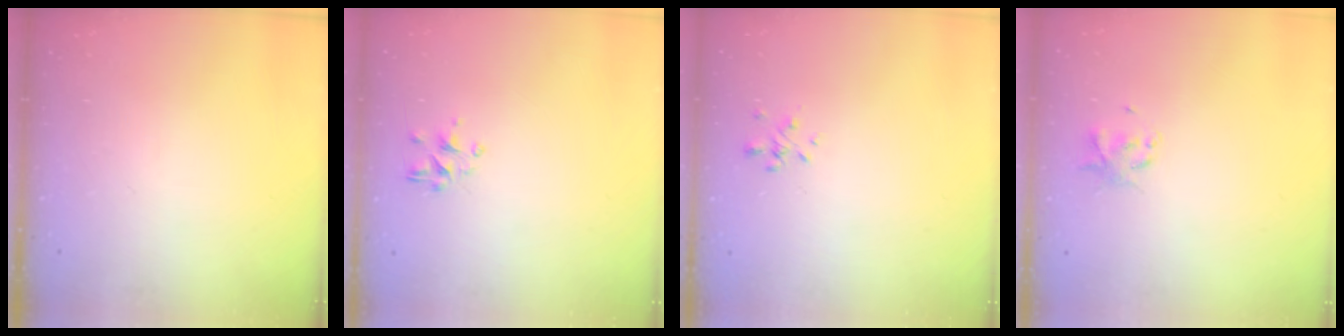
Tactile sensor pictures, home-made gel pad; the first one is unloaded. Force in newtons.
{"total": 2.3, "press": 2.1, "slide": 0.9}
{"total": 0.0}
{"total": 2.1, "press": 2.1, "slide": 0.4}